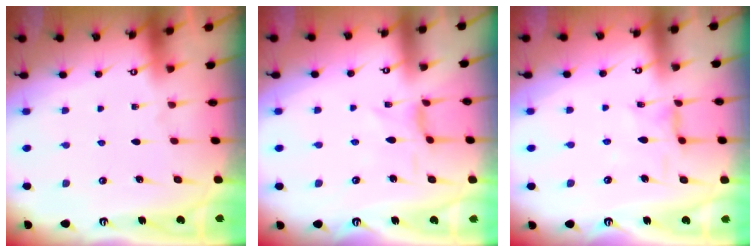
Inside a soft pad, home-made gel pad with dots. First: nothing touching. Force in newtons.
{"total": 1.8, "press": 1.7, "slide": 0.4}
{"total": 2.4, "press": 2.3, "slide": 0.3}